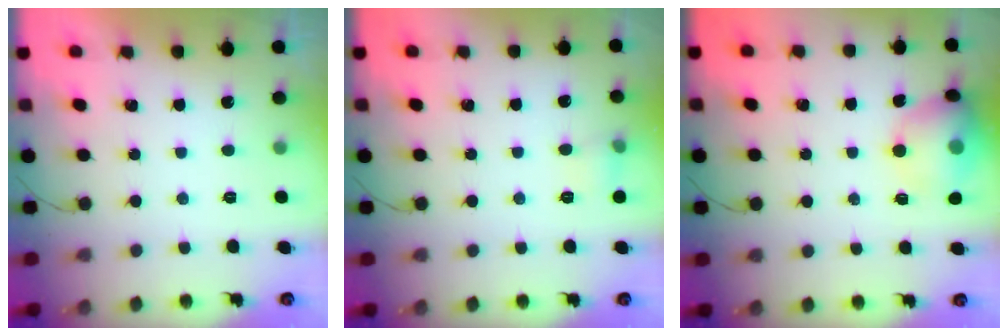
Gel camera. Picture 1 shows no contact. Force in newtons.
{"total": 5.9, "press": 5.7, "slide": 1.8}
{"total": 13.5, "press": 13.3, "slide": 2.3}